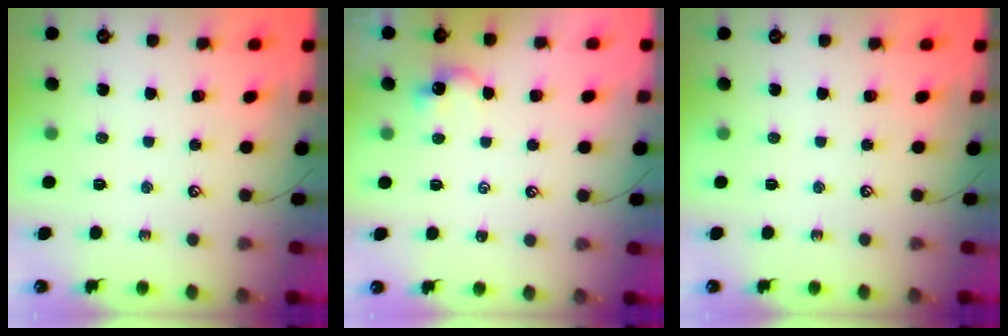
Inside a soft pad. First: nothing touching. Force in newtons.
{"total": 0.0}
{"total": 0.0}